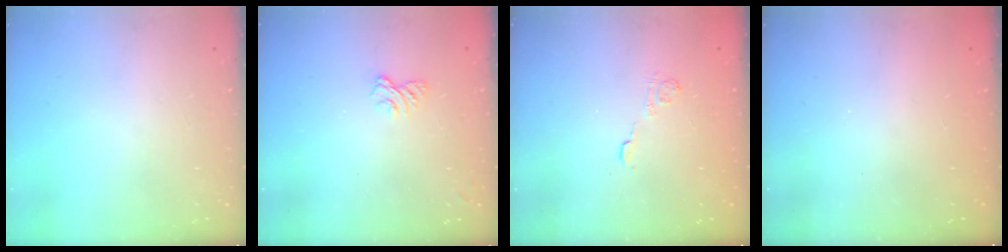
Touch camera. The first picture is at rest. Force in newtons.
{"total": 2.7, "press": 2.3, "slide": 1.4}
{"total": 2.9, "press": 2.4, "slide": 1.5}
{"total": 2.5, "press": 2.4, "slide": 0.8}